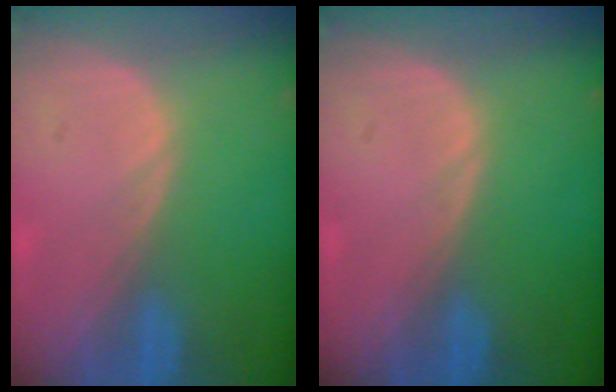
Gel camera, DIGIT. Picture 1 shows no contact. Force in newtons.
{"total": 0.0}